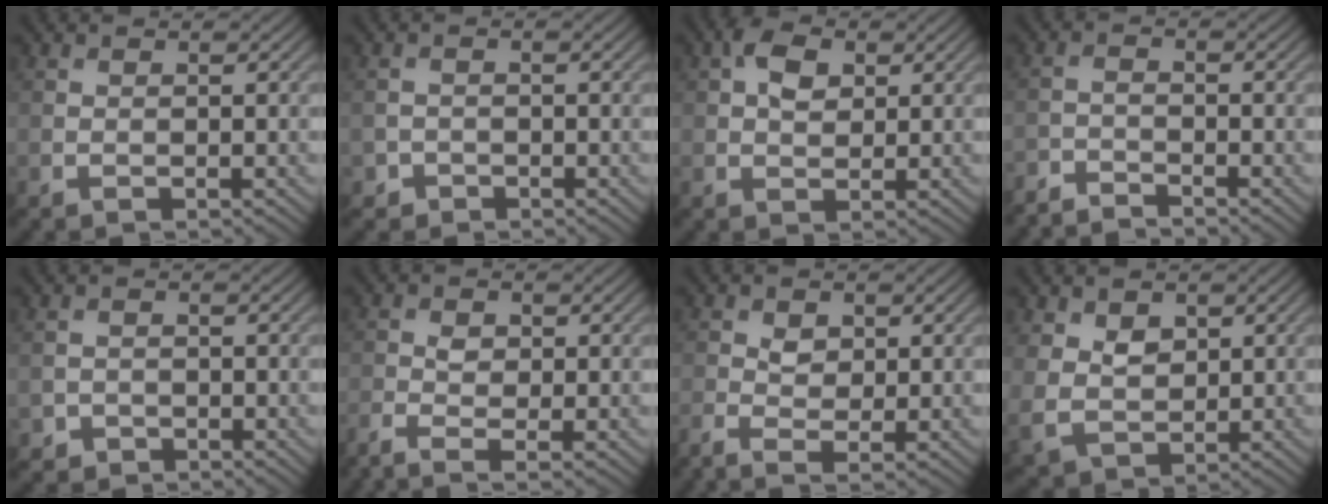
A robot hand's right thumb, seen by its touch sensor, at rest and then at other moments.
{"total": 1.5, "force": [-1.0, 1.2, 0.1], "torque": [0.005, -0.001, -0.023]}
{"total": 3.8, "force": [1.2, 2.5, 2.7], "torque": [-0.051, 0.008, 0.016]}
{"total": 3.5, "force": [-3.4, 0.3, 0.6], "torque": [-0.013, -0.006, -0.073]}
{"total": 1.5, "force": [-1.0, 1.1, 0.1], "torque": [0.005, -0.001, -0.023]}
{"total": 2.7, "force": [-1.3, 1.0, 2.1], "torque": [-0.050, -0.001, -0.034]}
{"total": 2.5, "force": [-0.4, 1.5, 1.9], "torque": [-0.045, 0.000, -0.011]}
{"total": 4.4, "force": [1.5, 3.2, 2.5], "torque": [-0.063, -0.008, 0.033]}